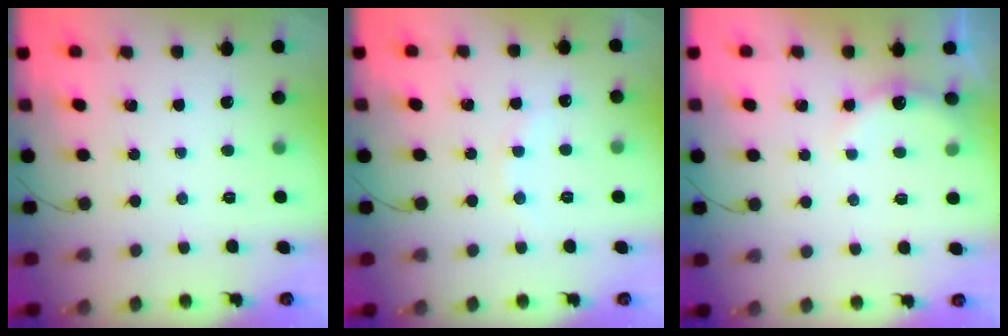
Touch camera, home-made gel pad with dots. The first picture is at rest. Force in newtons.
{"total": 5.4, "press": 5.3, "slide": 1.2}
{"total": 6.7, "press": 6.5, "slide": 1.4}